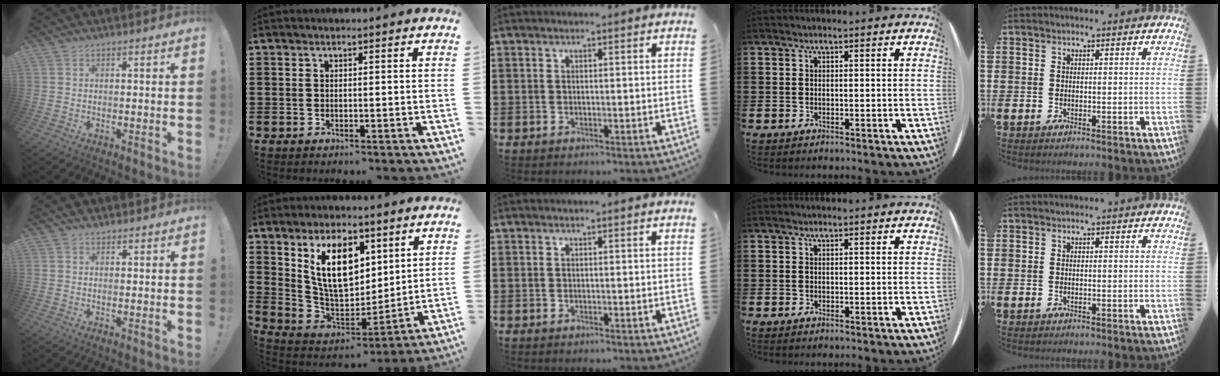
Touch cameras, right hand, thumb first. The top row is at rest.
{"thumb": {"total": 1.2, "force": [1.1, 0.4, 0.1], "torque": [0.012, -0.005, 0.017]}, "index": {"total": 12.9, "force": [5.6, 7.0, 9.2], "torque": [-0.194, 0.001, 0.103]}}